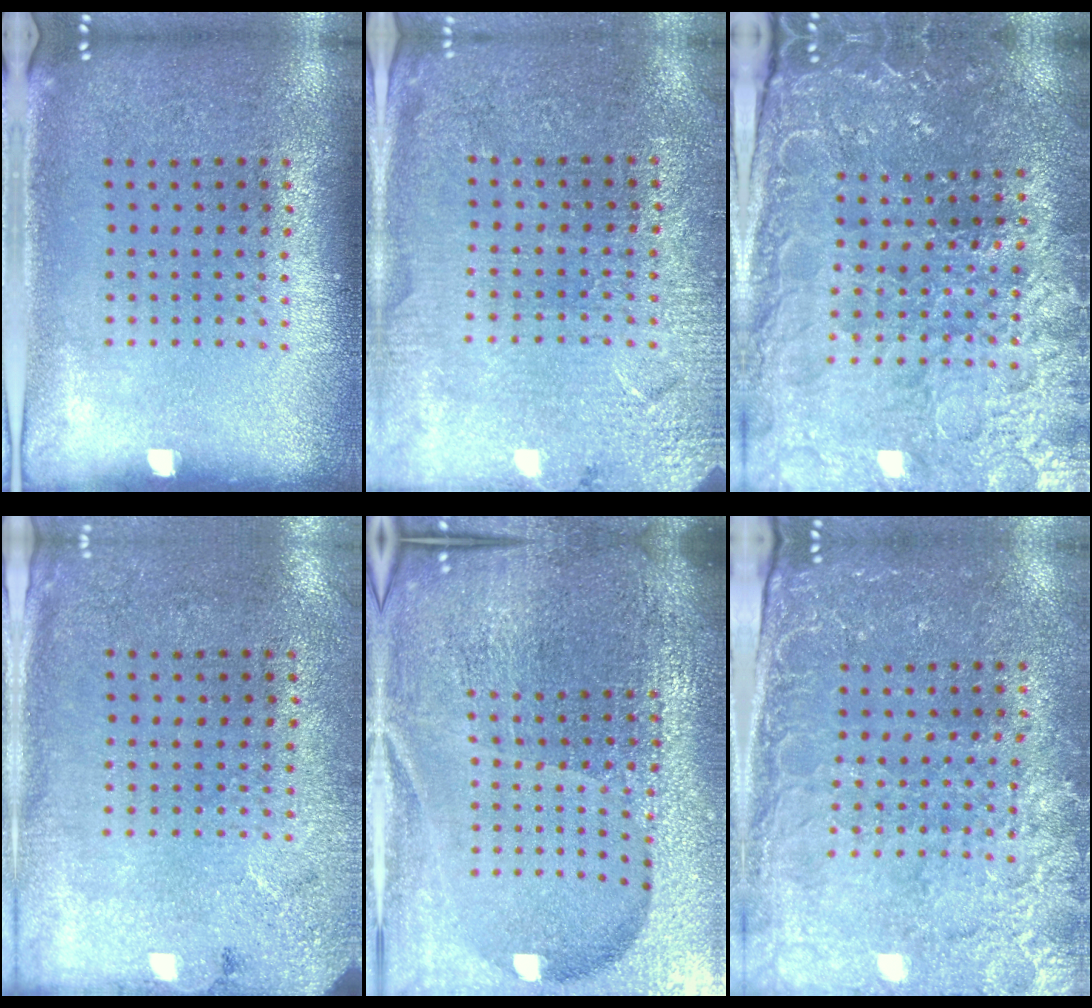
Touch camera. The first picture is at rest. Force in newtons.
{"total": 3.1, "press": 3.1, "slide": 0.5}
{"total": 3.8, "press": 3.8, "slide": 0.6}
{"total": 2.7, "press": 2.2, "slide": 1.7}
{"total": 6.9, "press": 5.9, "slide": 3.6}
{"total": 3.1, "press": 2.9, "slide": 1.0}